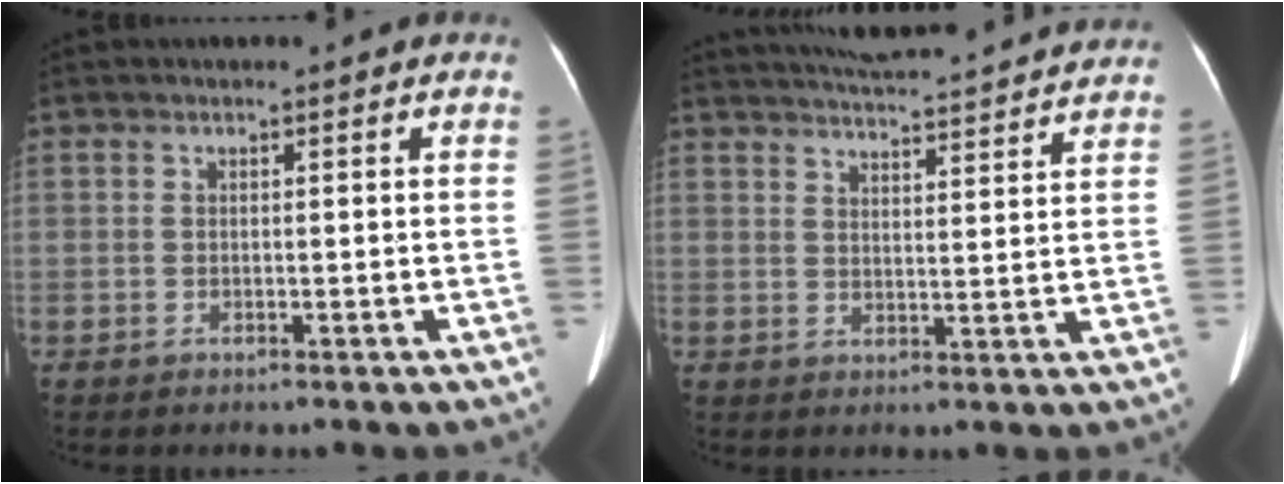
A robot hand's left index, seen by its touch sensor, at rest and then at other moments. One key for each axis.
{"total": 18.4, "fx": 17.2, "fy": 1.4, "fz": 6.4, "tx": -0.097, "ty": 0.014, "tz": 0.223}